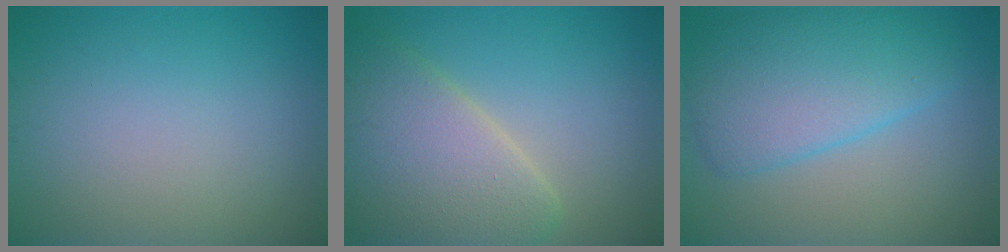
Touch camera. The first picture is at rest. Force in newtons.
{"total": 6.7, "press": 6.7, "slide": 0.5}
{"total": 6.3, "press": 6.3, "slide": 0.3}